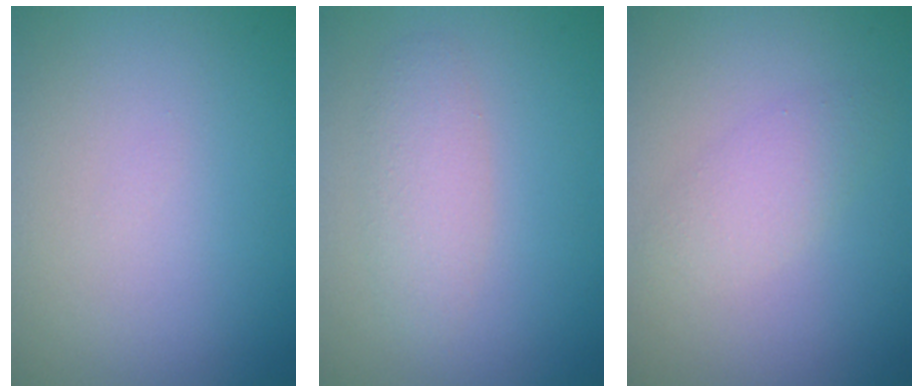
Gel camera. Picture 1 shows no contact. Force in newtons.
{"total": 2.3, "press": 2.3, "slide": 0.1}
{"total": 2.2, "press": 2.2, "slide": 0.0}